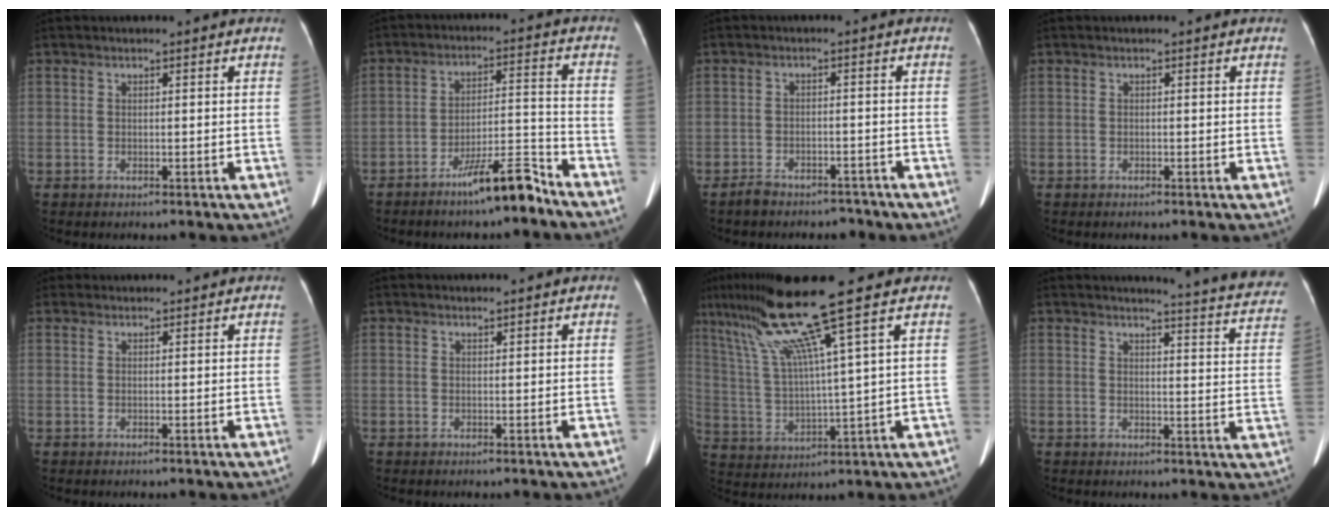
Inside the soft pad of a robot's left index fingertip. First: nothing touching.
{"total": 8.5, "force": [-6.8, 0.5, 5.2], "torque": [-0.085, 0.002, -0.118]}
{"total": 6.1, "force": [-5.3, 2.5, 1.8], "torque": [-0.033, 0.004, -0.071]}
{"total": 0.0}
{"total": 1.9, "force": [1.9, 0.6, -0.1], "torque": [-0.003, 0.017, 0.031]}
{"total": 0.8, "force": [0.8, -0.1, 0.1], "torque": [-0.011, 0.000, 0.016]}
{"total": 14.2, "force": [8.8, -2.6, 10.9], "torque": [-0.203, 0.009, 0.162]}
{"total": 16.4, "force": [15.9, 0.5, 4.0], "torque": [-0.031, -0.103, 0.149]}